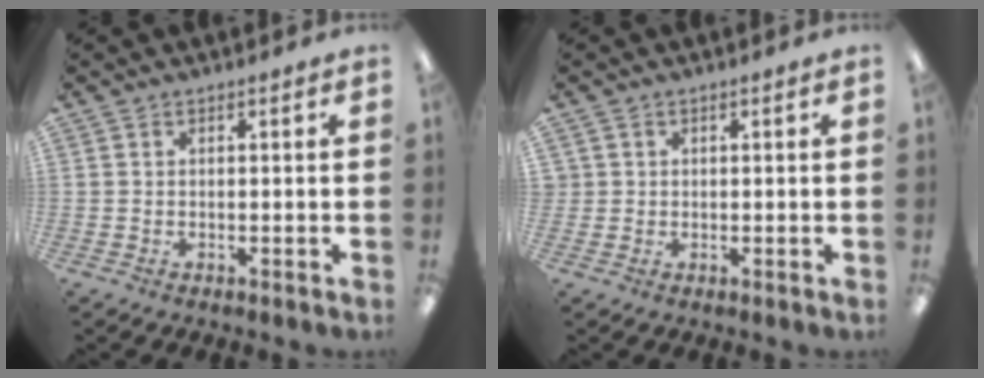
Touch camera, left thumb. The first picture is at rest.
{"total": 1.4, "force": [0.5, 1.3, -0.1], "torque": [0.000, 0.002, 0.009]}